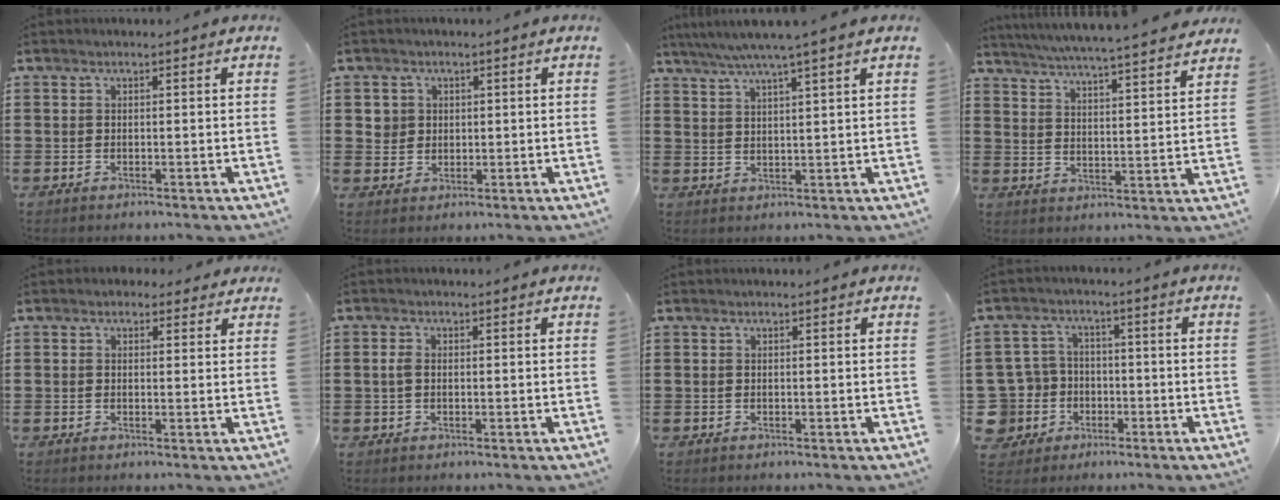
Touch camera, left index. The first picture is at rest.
{"total": 2.9, "force": [0.9, 2.7, 0.2], "torque": [-0.018, 0.011, 0.015]}
{"total": 4.4, "force": [3.4, -0.8, 2.6], "torque": [-0.060, -0.012, 0.057]}
{"total": 4.8, "force": [4.5, -0.9, 1.4], "torque": [-0.046, -0.037, 0.074]}
{"total": 1.6, "force": [1.0, 1.2, 0.4], "torque": [-0.005, 0.006, 0.017]}
{"total": 2.0, "force": [0.1, 1.3, 1.6], "torque": [-0.042, 0.003, -0.001]}
{"total": 0.0}
{"total": 7.8, "force": [-2.6, 7.0, 2.0], "torque": [-0.102, 0.004, -0.056]}